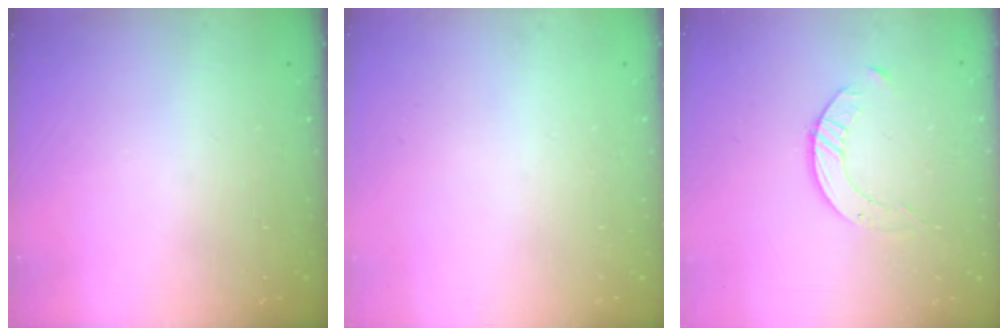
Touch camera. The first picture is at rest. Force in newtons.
{"total": 0.0}
{"total": 3.5, "press": 3.5, "slide": 0.5}